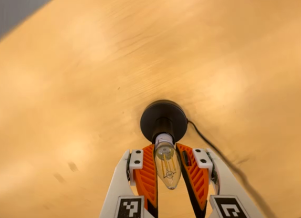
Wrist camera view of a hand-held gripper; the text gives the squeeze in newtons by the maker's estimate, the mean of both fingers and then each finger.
{"total": 13.1, "left": 14.1, "right": 12.0}